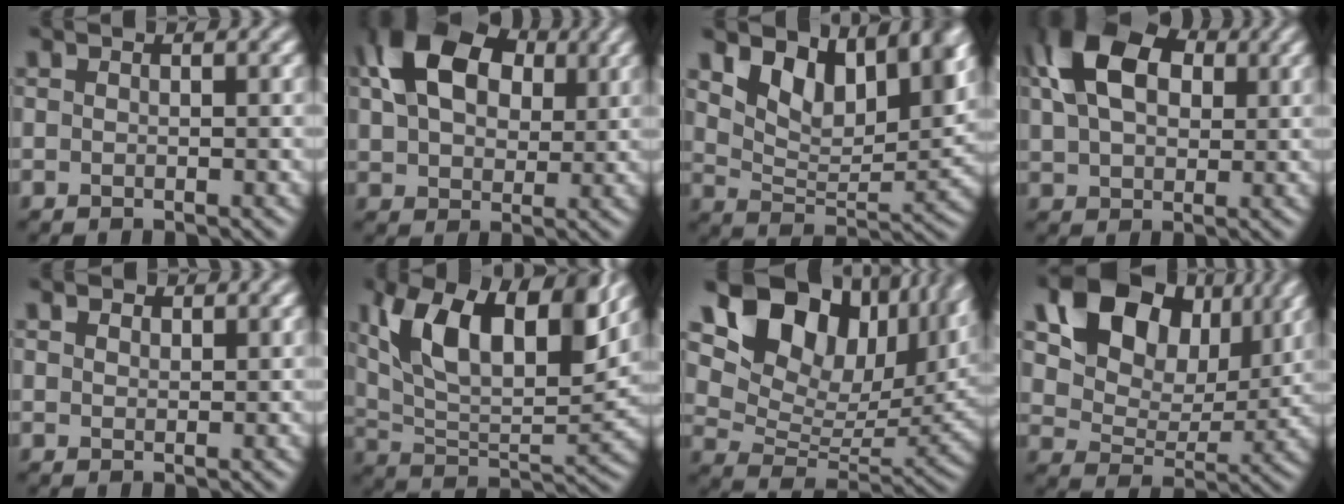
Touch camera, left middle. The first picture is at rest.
{"total": 11.6, "force": [4.4, 7.6, 7.7], "torque": [-0.158, 0.029, 0.072]}
{"total": 8.1, "force": [4.7, 3.9, 5.3], "torque": [-0.092, -0.009, 0.085]}
{"total": 10.6, "force": [3.9, 6.6, 7.3], "torque": [-0.148, 0.031, 0.063]}
{"total": 1.2, "force": [1.0, 0.6, 0.4], "torque": [-0.007, -0.003, 0.016]}
{"total": 12.9, "force": [5.7, 5.8, 10.1], "torque": [-0.168, 0.008, 0.098]}
{"total": 17.1, "force": [9.6, 9.7, 10.3], "torque": [-0.190, 0.030, 0.171]}
{"total": 12.6, "force": [6.8, 7.9, 7.0], "torque": [-0.134, 0.016, 0.111]}